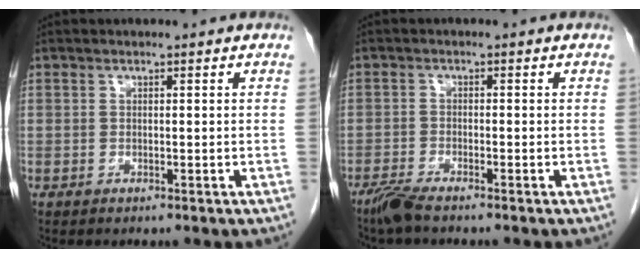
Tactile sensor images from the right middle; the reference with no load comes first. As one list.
[{"total": 2.9, "force": [-2.5, 0.1, 1.5], "torque": [-0.040, -0.008, -0.053]}]